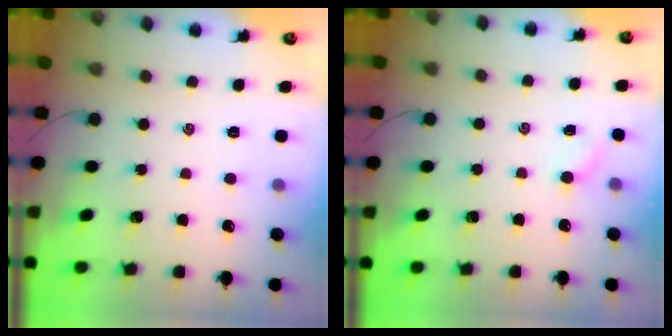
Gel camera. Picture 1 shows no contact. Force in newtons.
{"total": 2.4, "press": 2.3, "slide": 0.8}